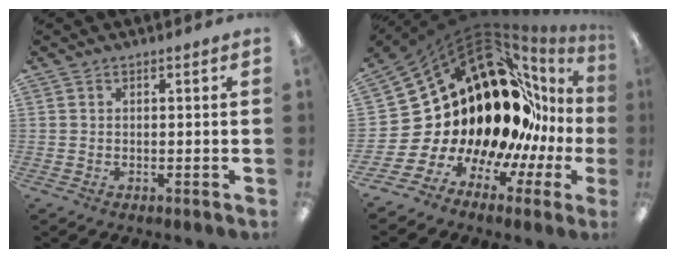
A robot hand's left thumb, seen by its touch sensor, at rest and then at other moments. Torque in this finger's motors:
{"motor_torque": [1.47, 3.53, 1.41, 1.36, 0.18]}